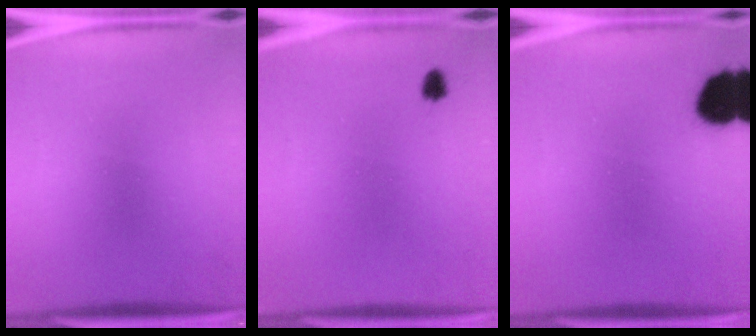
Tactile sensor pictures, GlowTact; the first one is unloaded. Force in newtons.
{"total": 1.5}
{"total": 10.6}